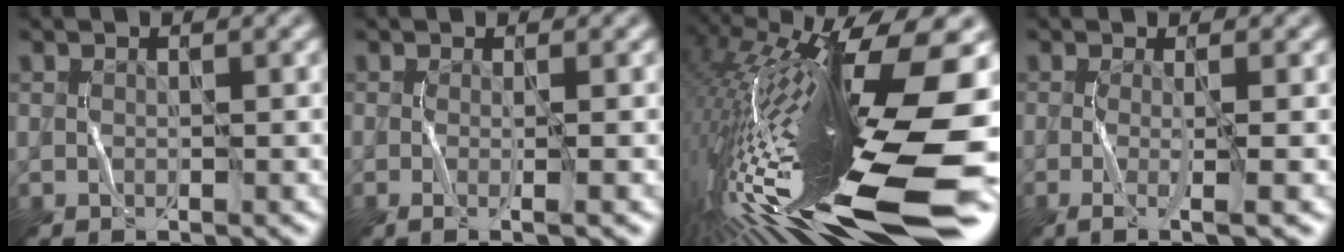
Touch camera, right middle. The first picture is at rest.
{"total": 1.8, "force": [-0.2, 0.6, 1.7], "torque": [-0.019, 0.002, -0.012]}
{"total": 19.9, "force": [-4.3, 4.6, 18.9], "torque": [-0.356, 0.009, -0.080]}
{"total": 2.8, "force": [-0.5, 0.6, 2.7], "torque": [-0.044, -0.002, -0.015]}